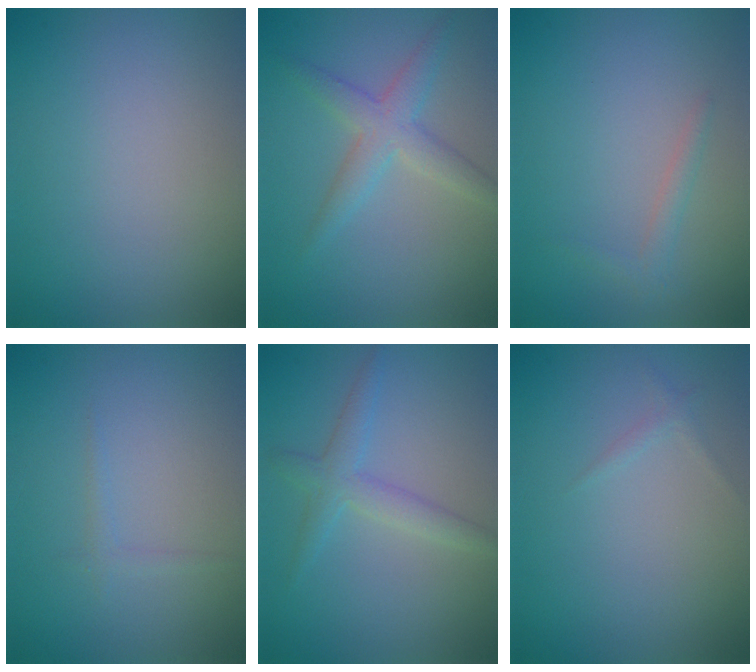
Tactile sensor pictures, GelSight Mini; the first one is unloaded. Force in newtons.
{"total": 3.3, "press": 3.3, "slide": 0.2}
{"total": 1.1, "press": 1.1, "slide": 0.0}
{"total": 0.9, "press": 0.8, "slide": 0.1}
{"total": 2.6, "press": 2.6, "slide": 0.1}
{"total": 0.6, "press": 0.6, "slide": 0.1}